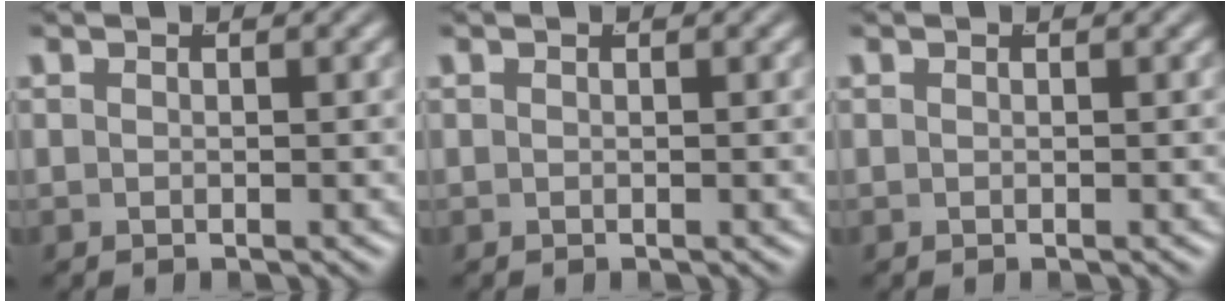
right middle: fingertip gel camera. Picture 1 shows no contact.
{"total": 0.0}
{"total": 0.0}